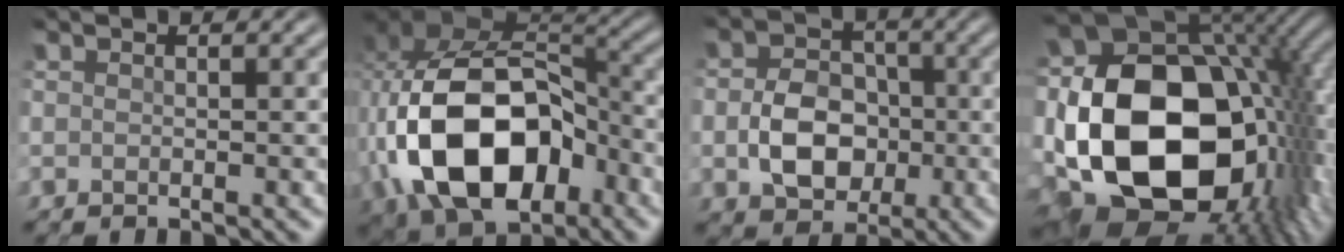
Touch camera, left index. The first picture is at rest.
{"total": 13.9, "force": [-3.2, 9.0, 10.2], "torque": [-0.197, -0.007, -0.060]}
{"total": 5.7, "force": [-1.2, 4.1, 3.7], "torque": [-0.072, 0.001, -0.016]}
{"total": 20.5, "force": [-0.2, 13.5, 15.5], "torque": [-0.332, -0.028, 0.029]}